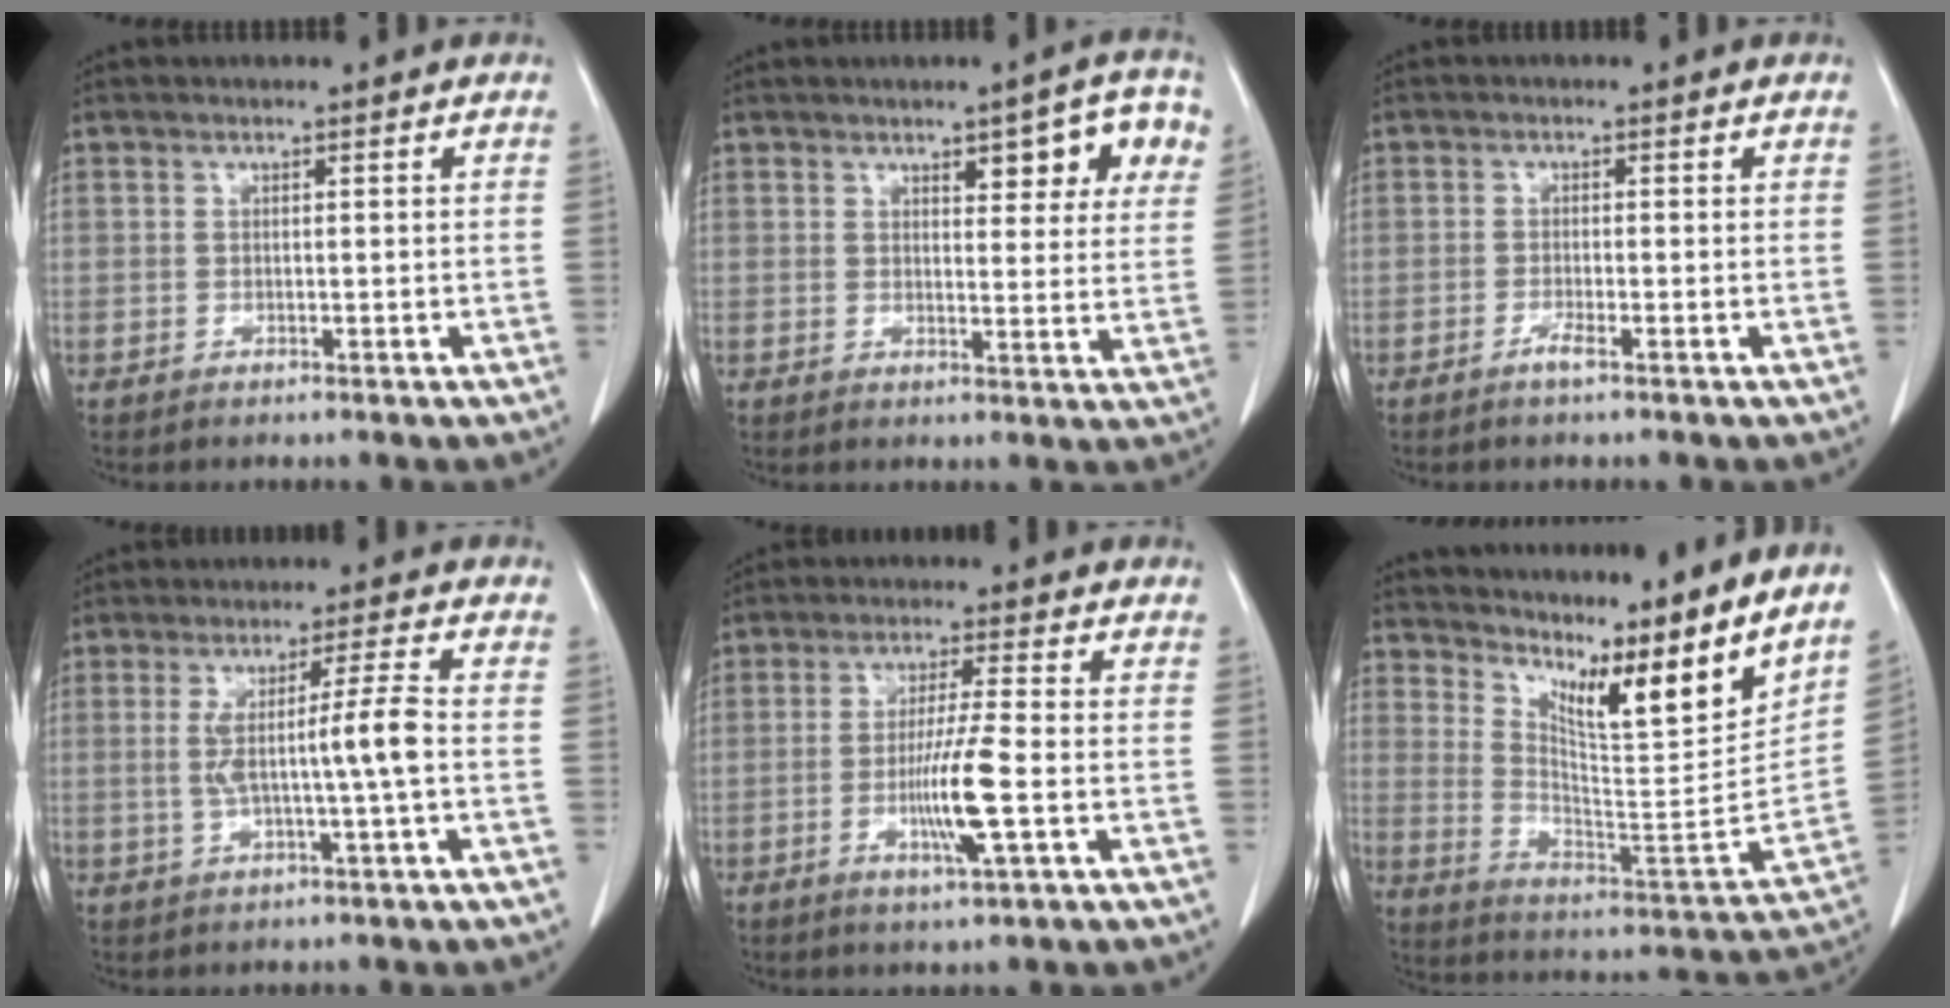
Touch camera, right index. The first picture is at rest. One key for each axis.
{"total": 7.9, "fx": 3.9, "fy": 2.4, "fz": 6.5, "tx": -0.071, "ty": 0.008, "tz": 0.047}
{"total": 1.5, "fx": -1.0, "fy": -0.1, "fz": 1.1, "tx": -0.021, "ty": -0.001, "tz": -0.021}
{"total": 6.8, "fx": -0.4, "fy": -1.1, "fz": 6.7, "tx": -0.123, "ty": 0.004, "tz": -0.003}
{"total": 8.2, "fx": -2.1, "fy": -0.5, "fz": 7.9, "tx": -0.148, "ty": -0.012, "tz": -0.039}
{"total": 20.8, "fx": 17.0, "fy": 1.2, "fz": 11.8, "tx": -0.191, "ty": -0.051, "tz": 0.260}